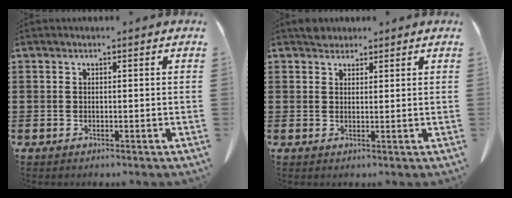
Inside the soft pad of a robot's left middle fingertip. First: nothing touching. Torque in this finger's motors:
{"motor_torque": [0.02, 0.06, 0.01, 0.01]}